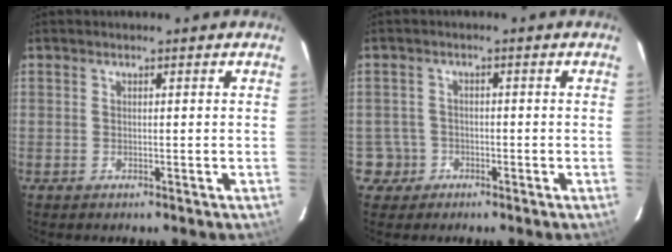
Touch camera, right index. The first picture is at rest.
{"total": 4.0, "force": [-1.6, 3.6, -0.4], "torque": [0.006, 0.022, -0.027]}